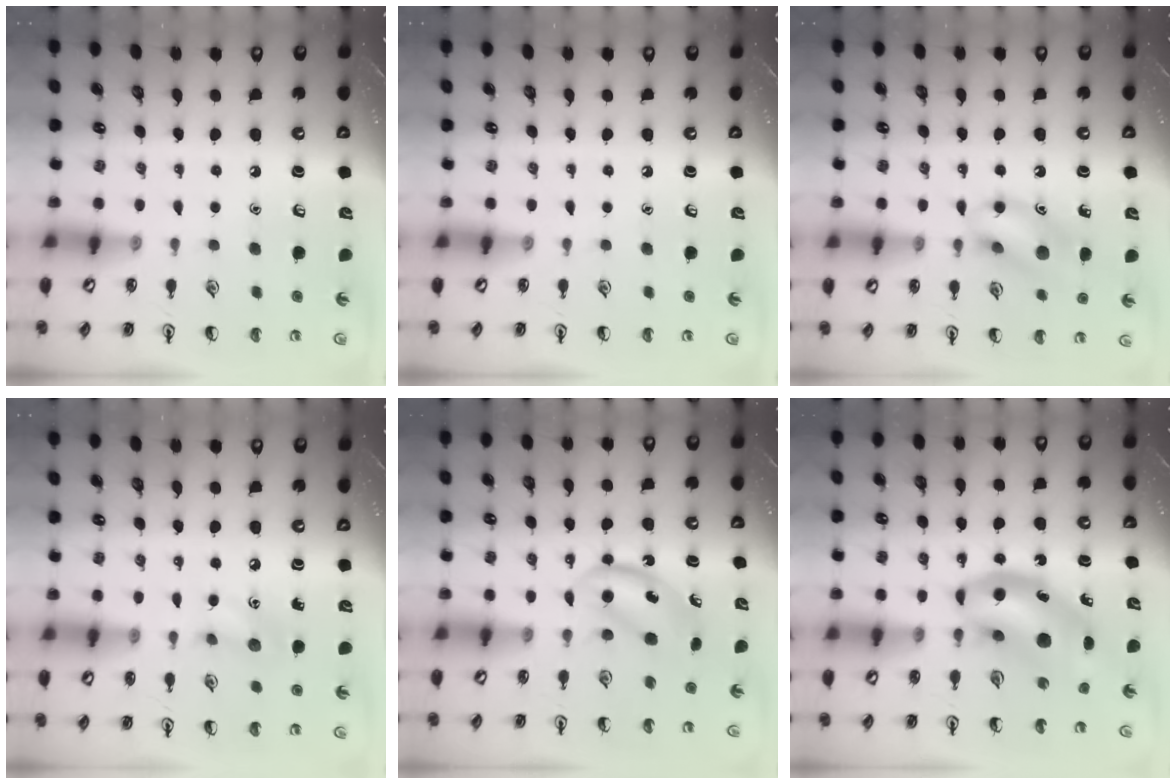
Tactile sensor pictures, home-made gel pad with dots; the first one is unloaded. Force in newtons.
{"total": 0.0}
{"total": 12.4, "press": 12.4, "slide": 0.8}
{"total": 6.1, "press": 5.9, "slide": 1.6}
{"total": 5.4, "press": 5.4, "slide": 0.8}
{"total": 12.4, "press": 11.8, "slide": 3.6}